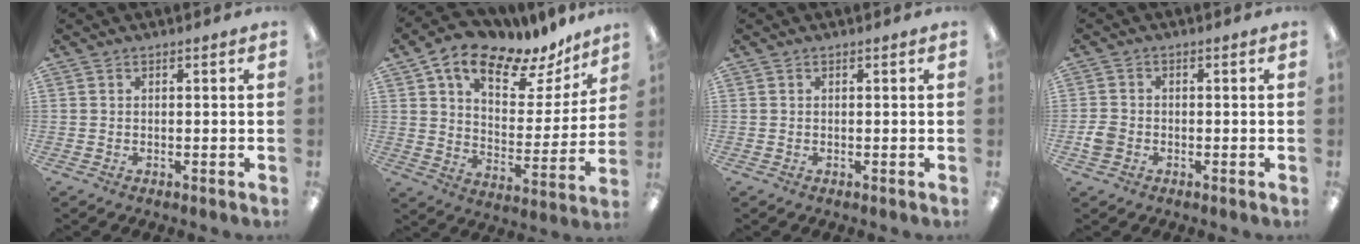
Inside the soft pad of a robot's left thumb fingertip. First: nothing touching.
{"total": 15.5, "force": [11.6, 6.8, 7.8], "torque": [-0.125, -0.080, 0.197]}
{"total": 0.0}
{"total": 2.9, "force": [-1.1, 2.3, 1.4], "torque": [-0.023, 0.008, -0.020]}